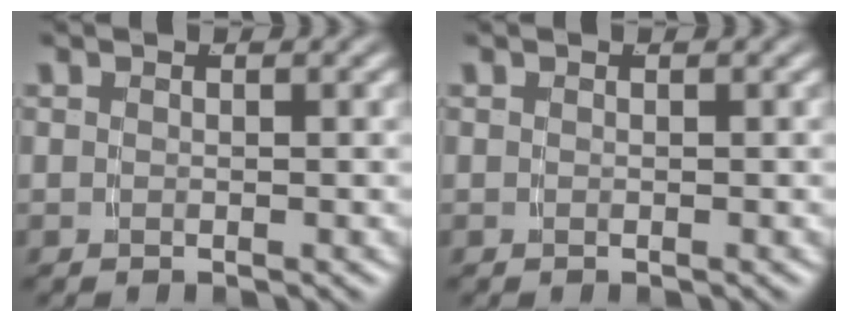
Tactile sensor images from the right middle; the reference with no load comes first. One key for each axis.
{"total": 0.0}